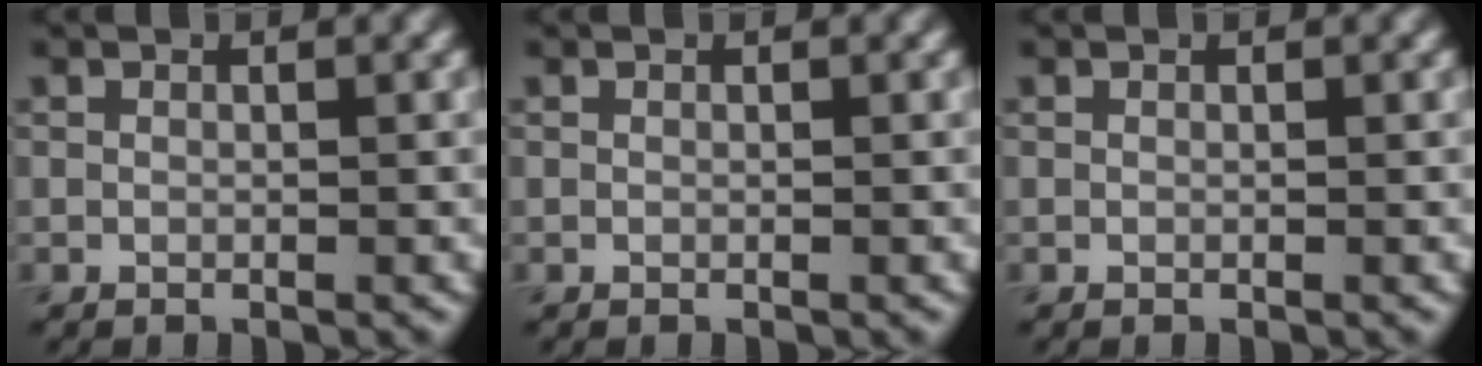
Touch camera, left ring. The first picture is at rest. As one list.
[{"total": 0.0}, {"total": 0.0}]